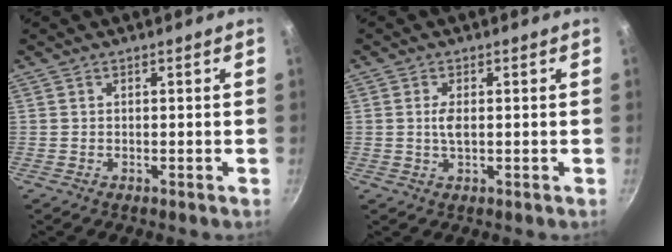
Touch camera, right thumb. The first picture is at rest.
{"total": 2.6, "force": [0.2, 1.1, 2.3], "torque": [-0.048, -0.001, 0.004]}